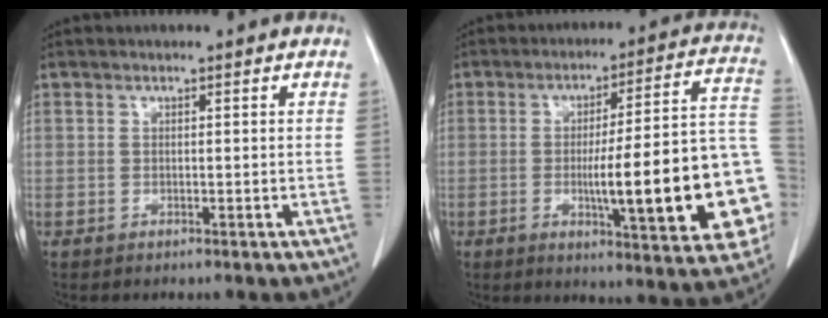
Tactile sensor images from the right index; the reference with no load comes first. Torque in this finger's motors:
{"motor_torque": [2.12, -0.01, 0.65, 0.15]}